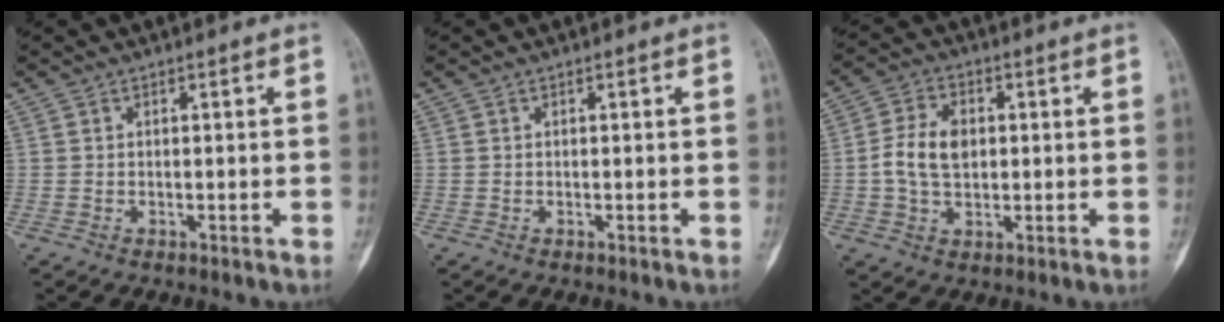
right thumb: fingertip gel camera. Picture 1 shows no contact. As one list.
[{"total": 0.0}, {"total": 8.0, "force": [0.3, 5.4, 5.9], "torque": [-0.106, 0.010, 0.004]}]